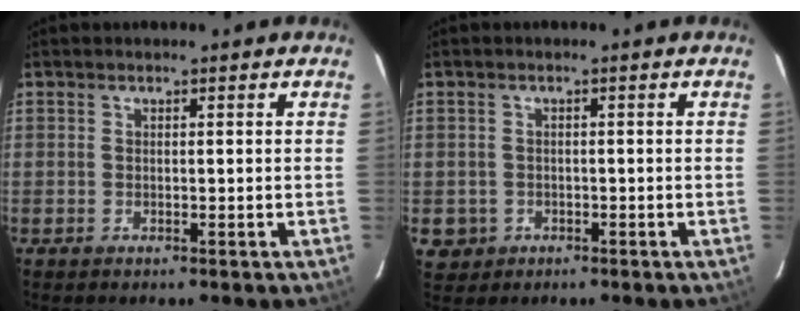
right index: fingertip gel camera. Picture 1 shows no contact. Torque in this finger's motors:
{"motor_torque": [-0.30, 0.02, -1.05, -0.21]}